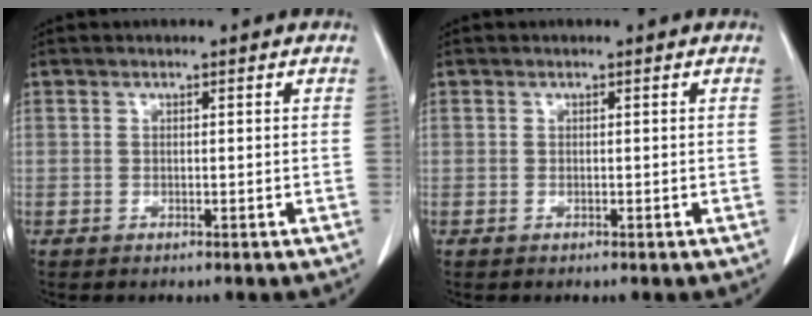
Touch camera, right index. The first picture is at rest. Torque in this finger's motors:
{"motor_torque": [0.05, -0.07, 0.01, 0.01]}